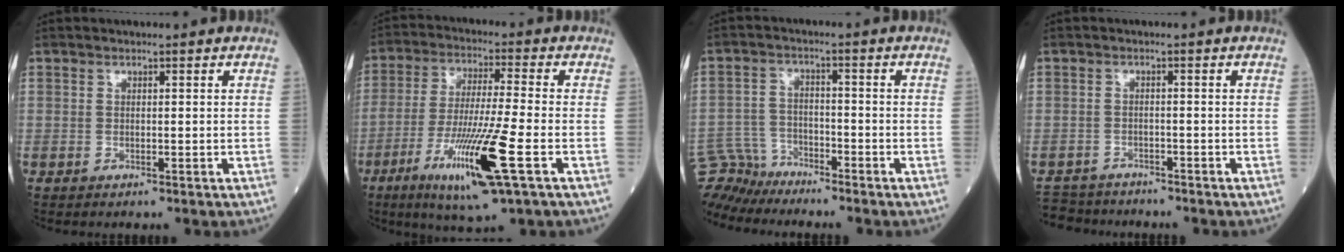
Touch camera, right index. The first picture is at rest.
{"total": 14.4, "force": [-5.9, 0.2, 13.2], "torque": [-0.257, -0.029, -0.104]}
{"total": 6.8, "force": [-6.6, 1.2, -1.0], "torque": [0.010, 0.005, -0.130]}
{"total": 5.9, "force": [-5.5, 2.2, -0.1], "torque": [0.004, -0.003, -0.093]}